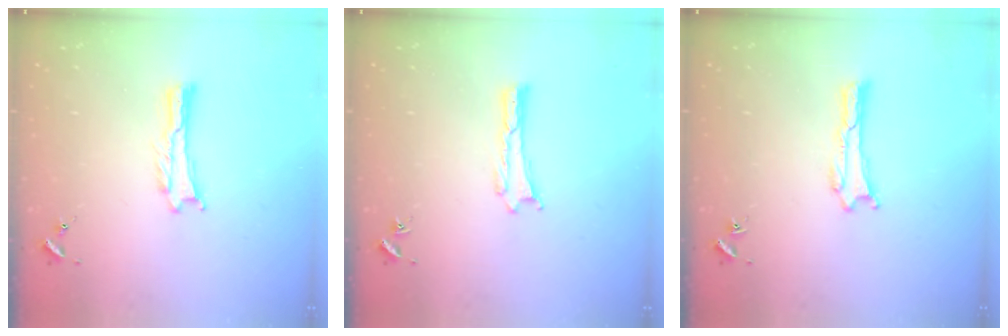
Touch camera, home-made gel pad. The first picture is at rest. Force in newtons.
{"total": 0.0}
{"total": 0.0}